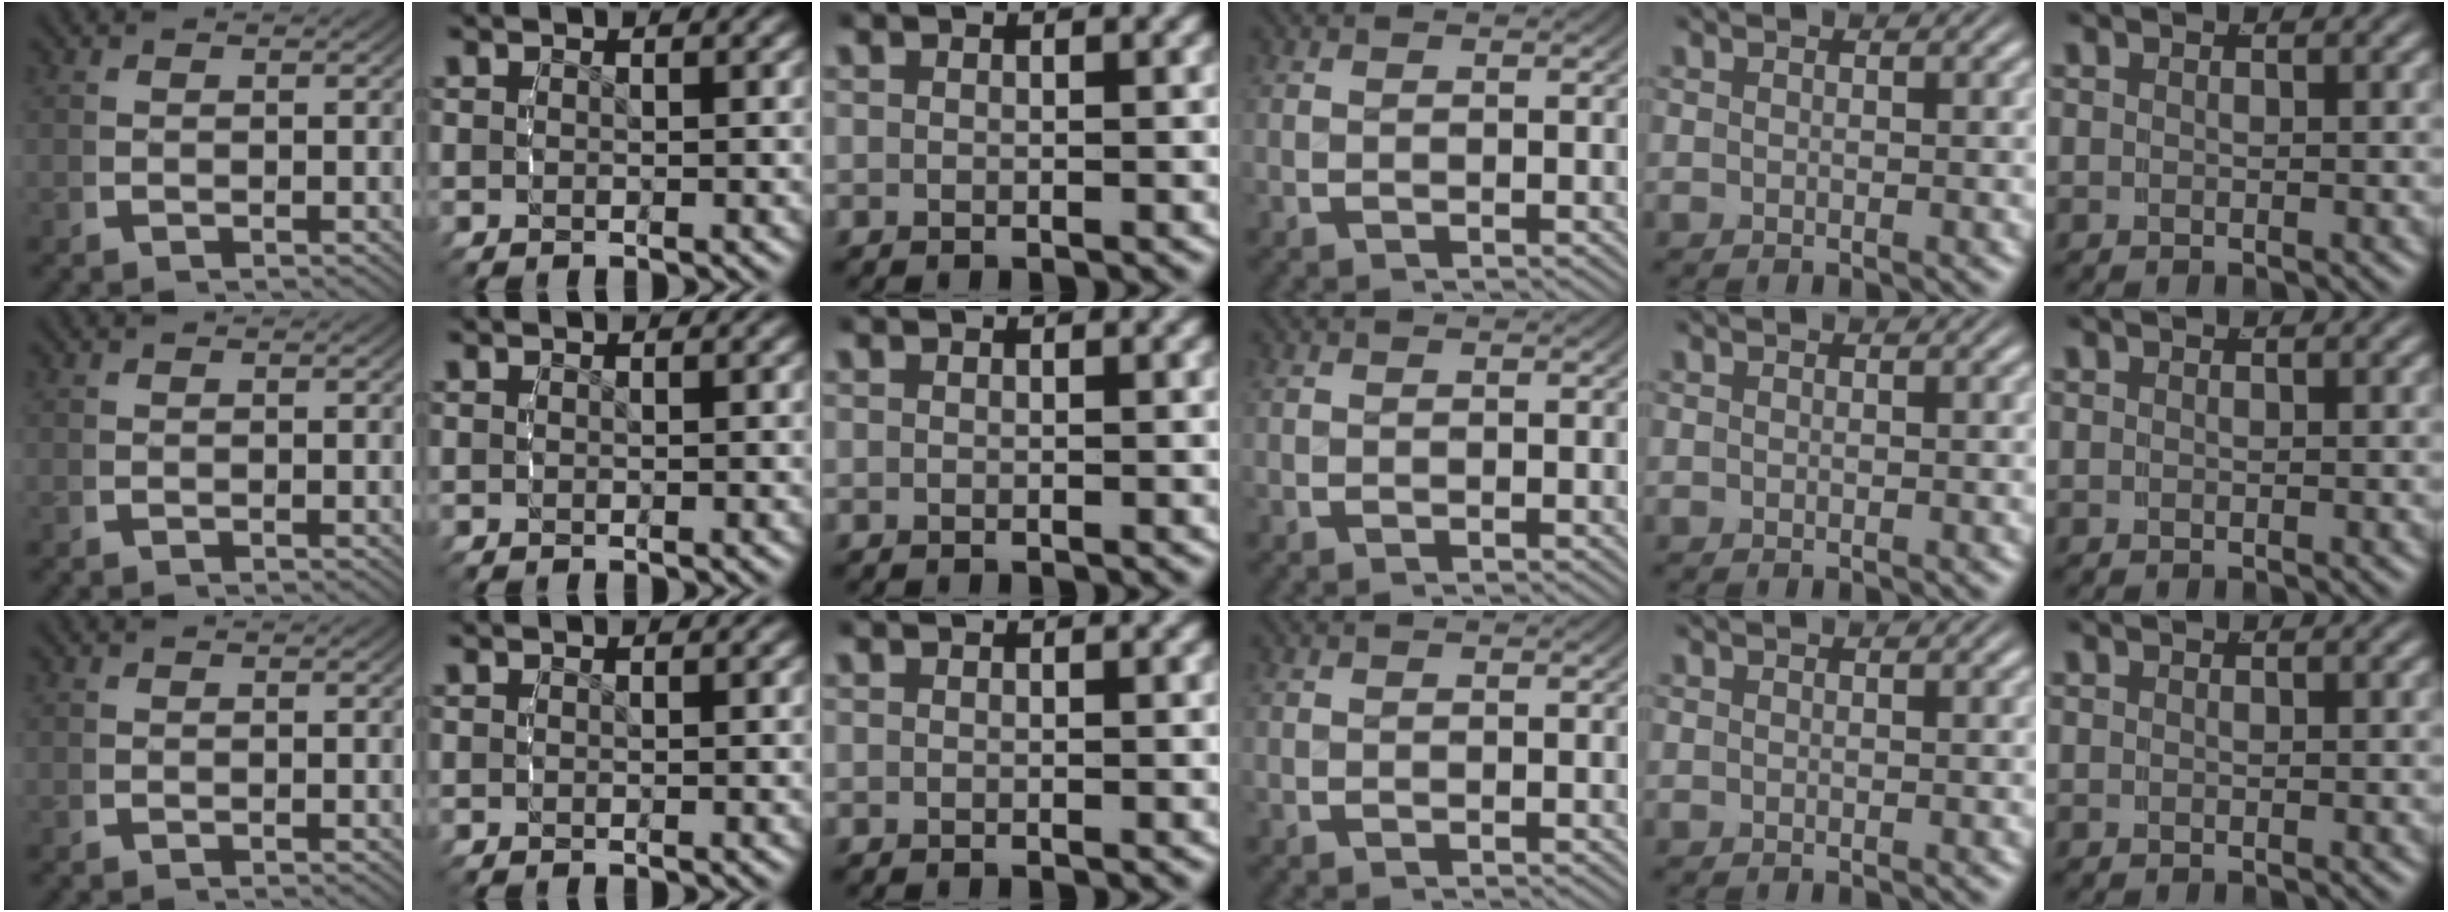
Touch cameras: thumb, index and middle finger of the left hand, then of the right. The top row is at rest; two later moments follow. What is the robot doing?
{"motion": "grasp_and_lifting", "object": "camera"}